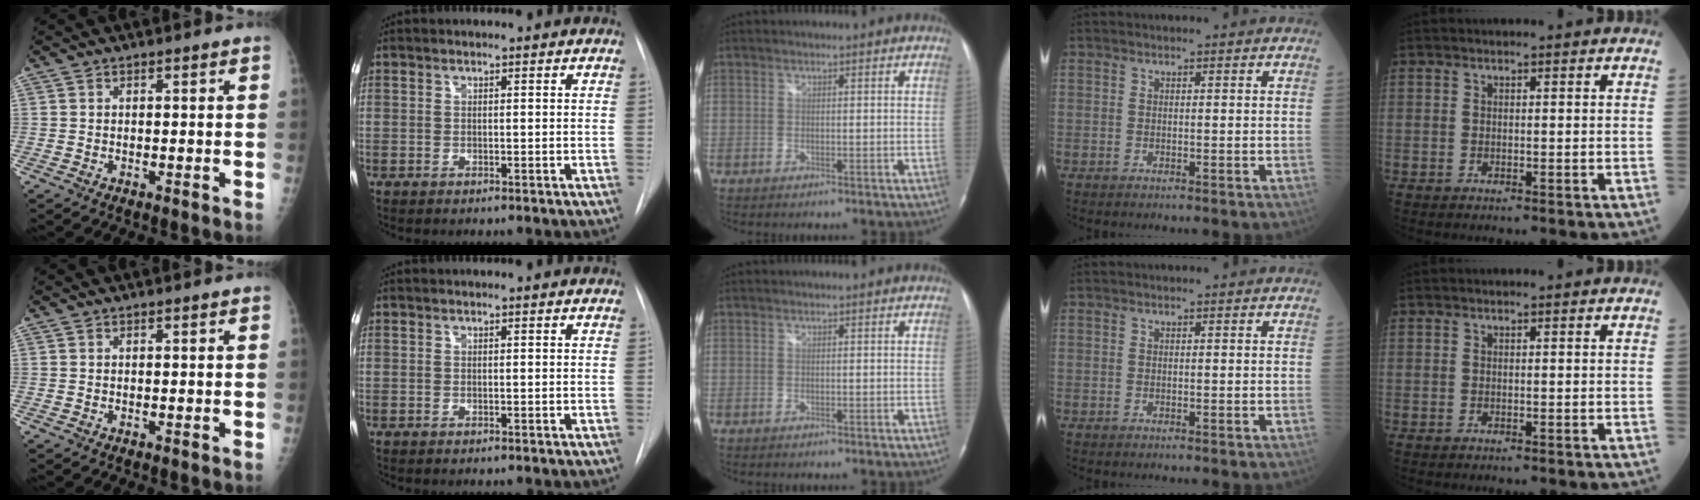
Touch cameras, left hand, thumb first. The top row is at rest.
{}